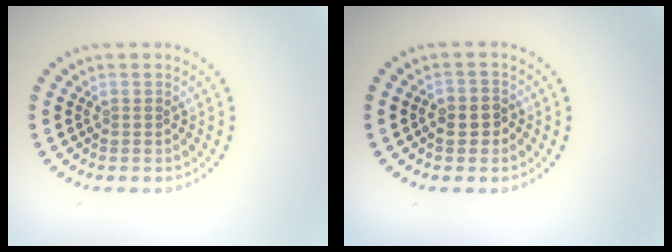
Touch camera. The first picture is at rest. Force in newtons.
{"total": 2.2, "press": 2.1, "slide": 0.6}